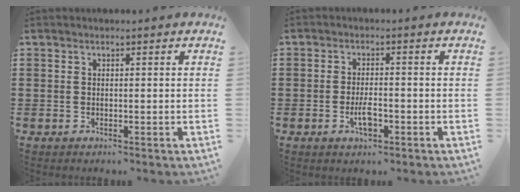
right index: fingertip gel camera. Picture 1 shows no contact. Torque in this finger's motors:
{"motor_torque": [2.14, 0.00, 0.29, 0.08]}